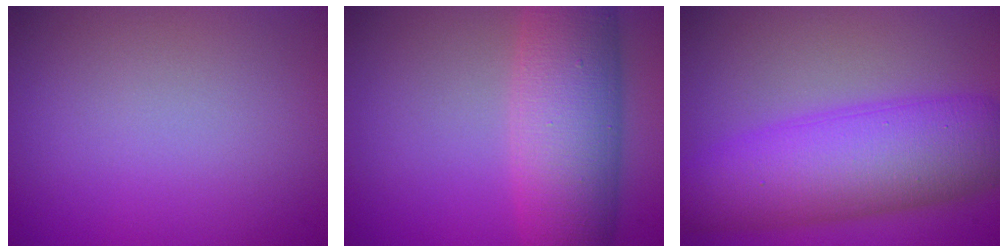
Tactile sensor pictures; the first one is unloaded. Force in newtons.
{"total": 8.7, "press": 8.7, "slide": 0.2}
{"total": 9.6, "press": 9.6, "slide": 0.1}